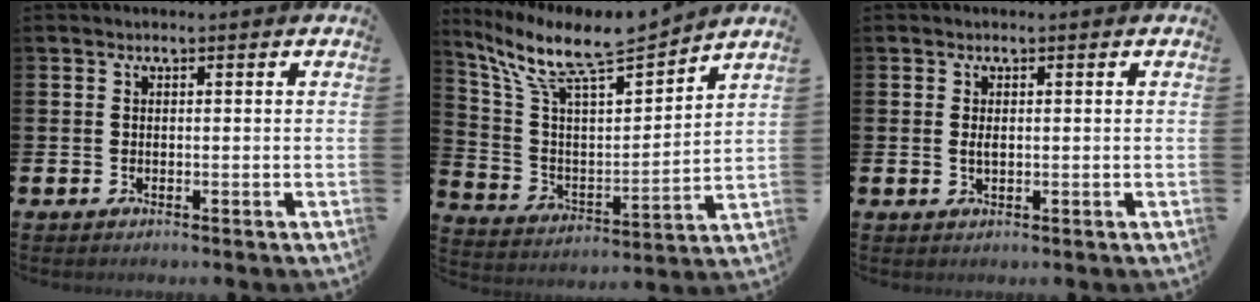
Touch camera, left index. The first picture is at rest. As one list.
[{"total": 10.4, "force": [9.1, 1.7, 4.7], "torque": [-0.135, -0.060, 0.155]}, {"total": 1.0, "force": [0.2, 0.5, 0.8], "torque": [-0.012, 0.002, 0.001]}]